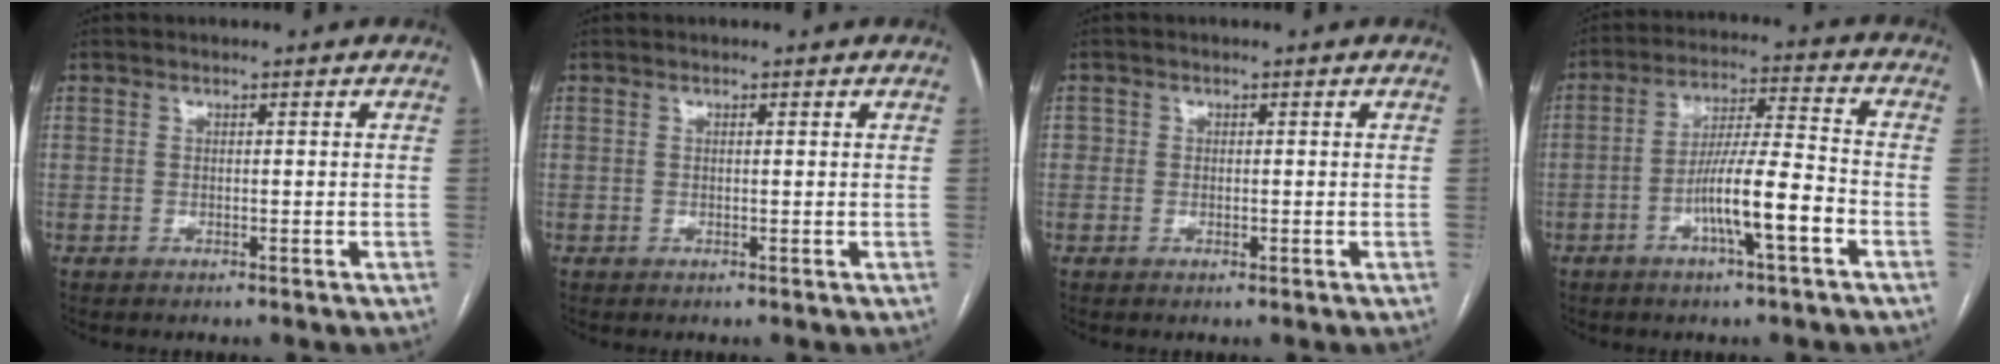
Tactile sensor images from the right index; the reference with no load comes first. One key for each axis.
{"total": 0.0}
{"total": 1.5, "fx": -0.2, "fy": 1.3, "fz": 0.7, "tx": -0.007, "ty": 0.002, "tz": -0.002}
{"total": 10.1, "fx": -4.0, "fy": 0.7, "fz": 9.2, "tx": -0.165, "ty": 0.009, "tz": -0.071}